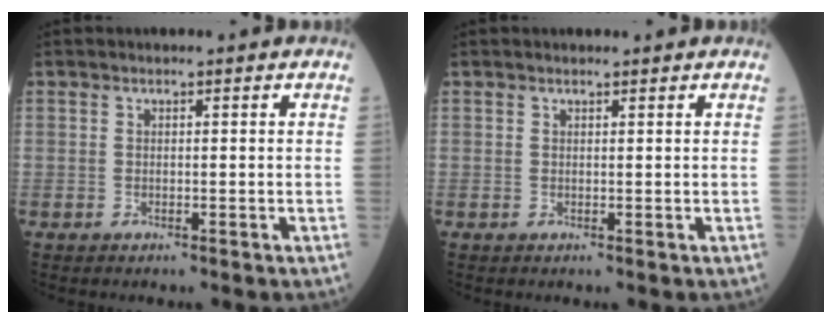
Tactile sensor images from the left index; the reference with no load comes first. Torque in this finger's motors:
{"motor_torque": [-0.03, 0.04, -0.23, -0.01]}